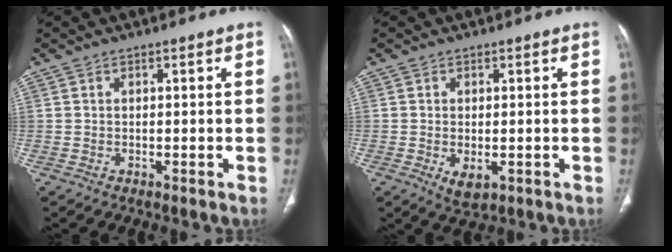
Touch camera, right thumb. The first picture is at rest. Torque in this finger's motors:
{"motor_torque": [-0.33, 0.16, 0.09, 0.54, 0.14]}